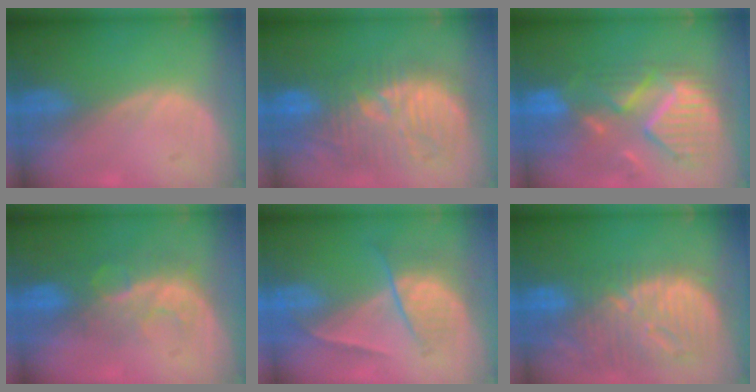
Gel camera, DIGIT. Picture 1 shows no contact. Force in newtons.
{"total": 12.0, "press": 11.5, "slide": 3.4}
{"total": 11.8, "press": 10.4, "slide": 5.5}
{"total": 8.2, "press": 7.0, "slide": 4.3}
{"total": 6.7, "press": 5.8, "slide": 3.3}
{"total": 13.2, "press": 11.5, "slide": 6.5}